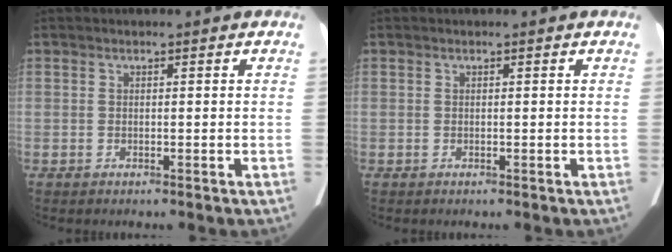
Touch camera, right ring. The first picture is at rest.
{"total": 0.0}